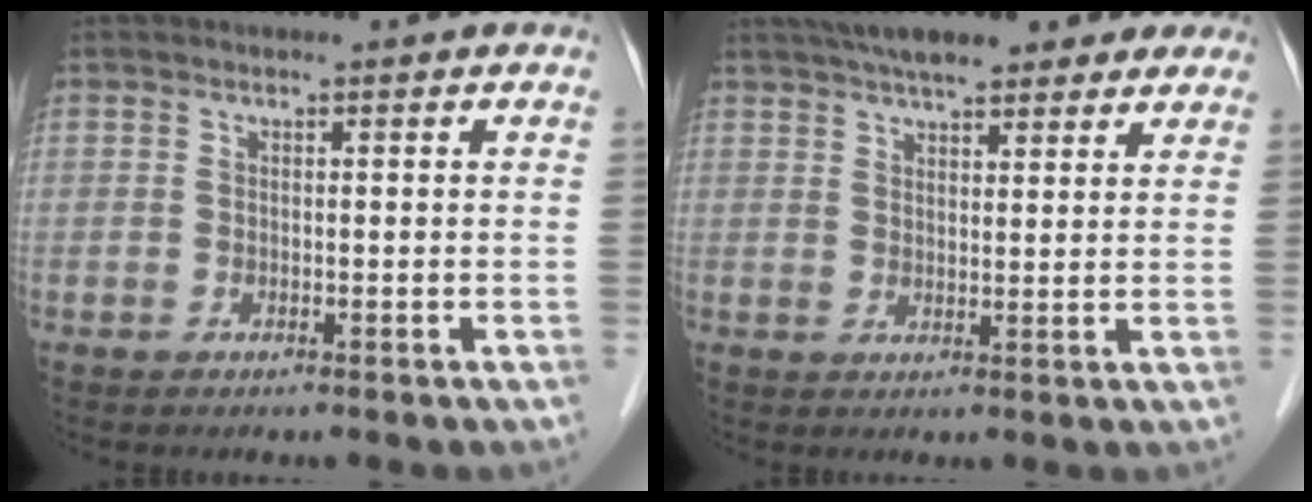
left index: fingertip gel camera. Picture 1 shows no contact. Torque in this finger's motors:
{"motor_torque": [1.06, -1.08, 0.29, 0.06]}